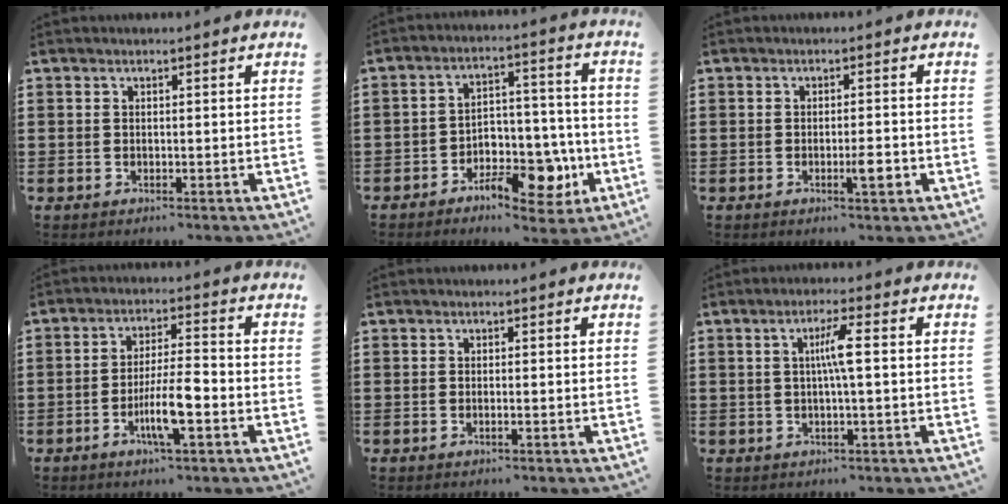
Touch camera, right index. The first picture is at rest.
{"total": 9.0, "force": [-5.2, 4.6, 5.8], "torque": [-0.069, 0.018, -0.087]}
{"total": 3.4, "force": [-1.2, 0.6, 3.1], "torque": [-0.050, 0.000, -0.020]}
{"total": 7.0, "force": [-2.7, 1.2, 6.4], "torque": [-0.124, -0.008, -0.052]}
{"total": 0.6, "force": [-0.2, -0.1, 0.5], "torque": [-0.009, -0.003, -0.004]}
{"total": 4.1, "force": [0.2, -0.1, 4.1], "torque": [-0.077, -0.004, -0.002]}